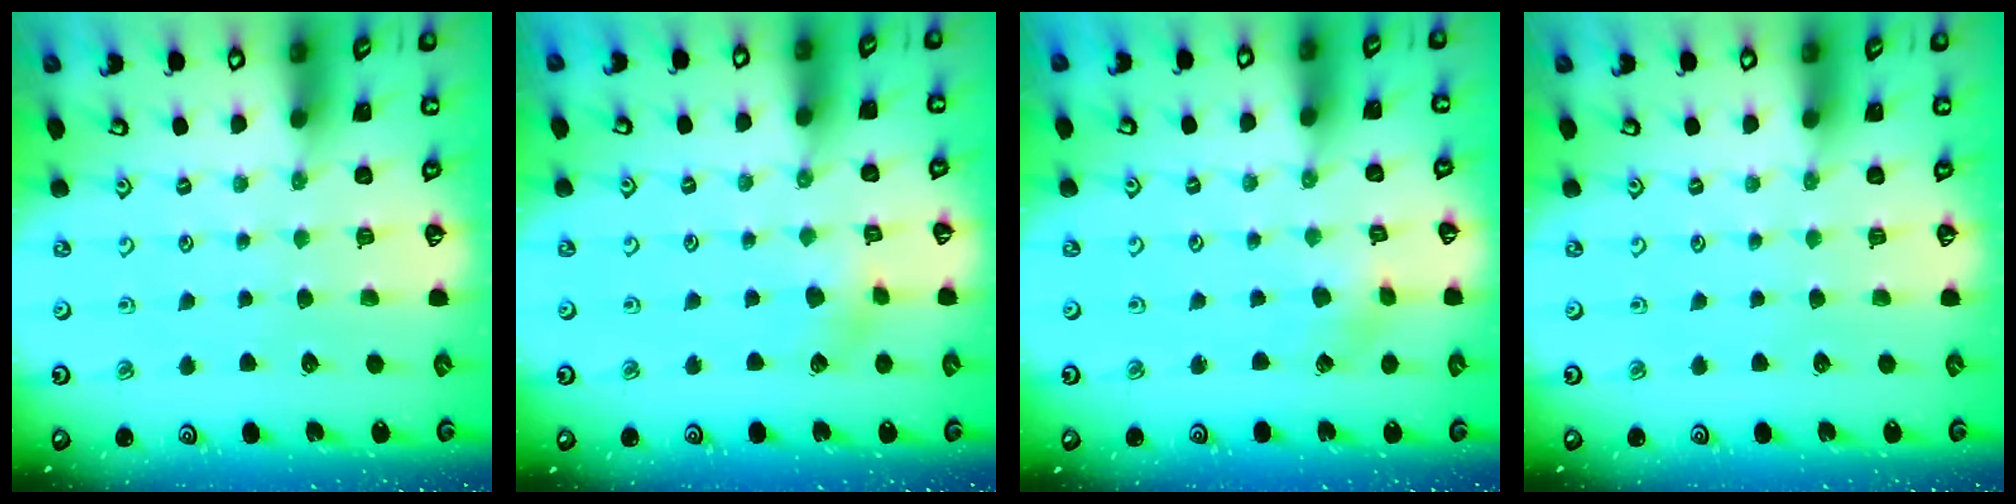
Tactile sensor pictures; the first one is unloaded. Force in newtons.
{"total": 3.4, "press": 3.4, "slide": 0.4}
{"total": 1.9, "press": 1.9, "slide": 0.2}
{"total": 0.0}